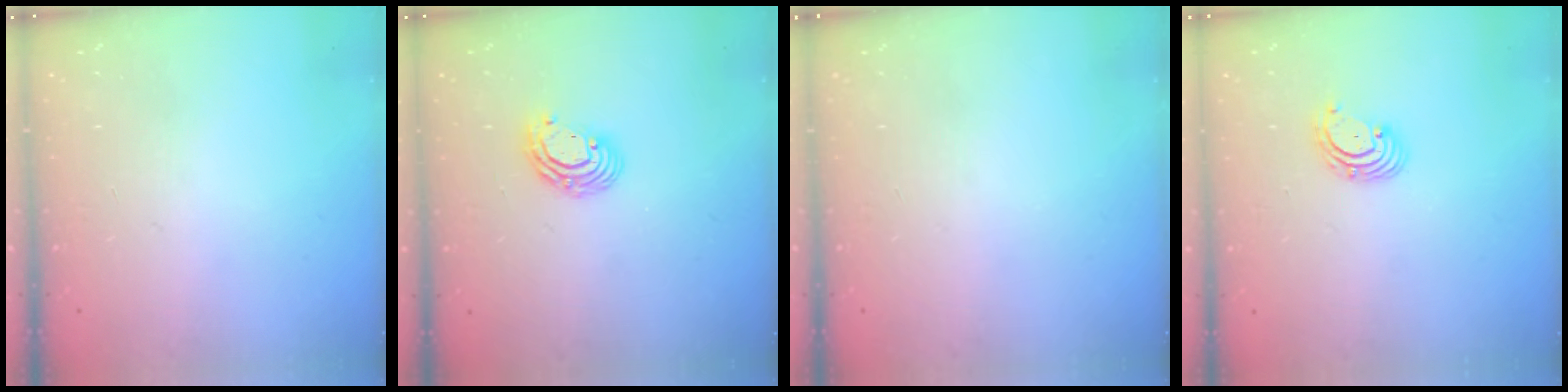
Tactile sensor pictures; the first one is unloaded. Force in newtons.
{"total": 6.9, "press": 6.9, "slide": 0.8}
{"total": 0.0}
{"total": 2.9, "press": 2.9, "slide": 0.3}